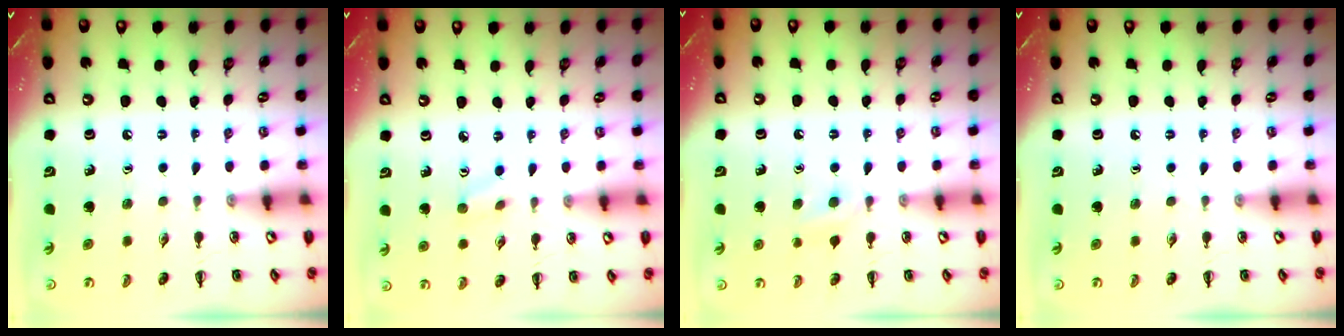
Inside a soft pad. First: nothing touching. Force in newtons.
{"total": 2.8, "press": 2.7, "slide": 0.9}
{"total": 4.9, "press": 4.6, "slide": 1.8}
{"total": 0.0}